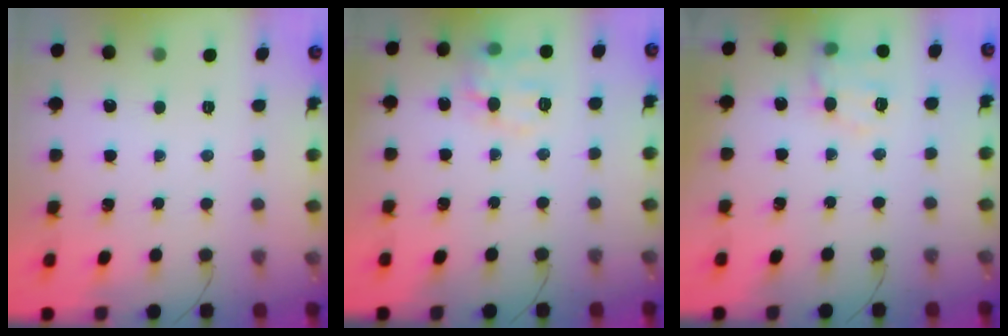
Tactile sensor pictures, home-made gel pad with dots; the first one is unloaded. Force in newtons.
{"total": 9.4, "press": 9.4, "slide": 0.5}
{"total": 9.4, "press": 9.3, "slide": 0.6}